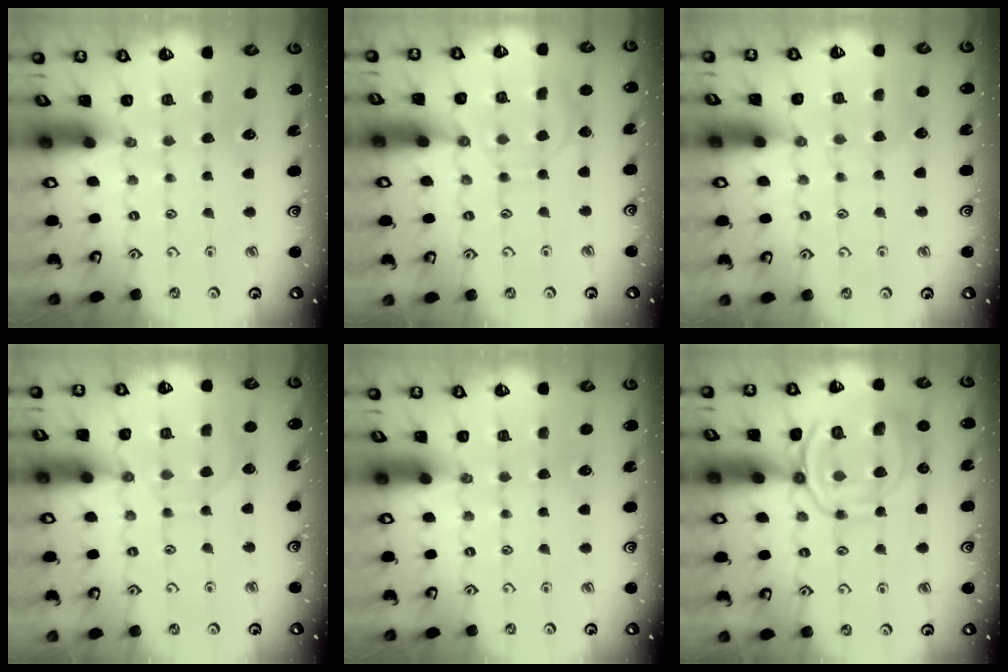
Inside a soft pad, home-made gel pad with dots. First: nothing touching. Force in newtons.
{"total": 8.4, "press": 8.3, "slide": 1.0}
{"total": 5.1, "press": 5.0, "slide": 0.5}
{"total": 5.6, "press": 5.5, "slide": 0.5}
{"total": 0.0}
{"total": 14.8, "press": 14.8, "slide": 1.4}